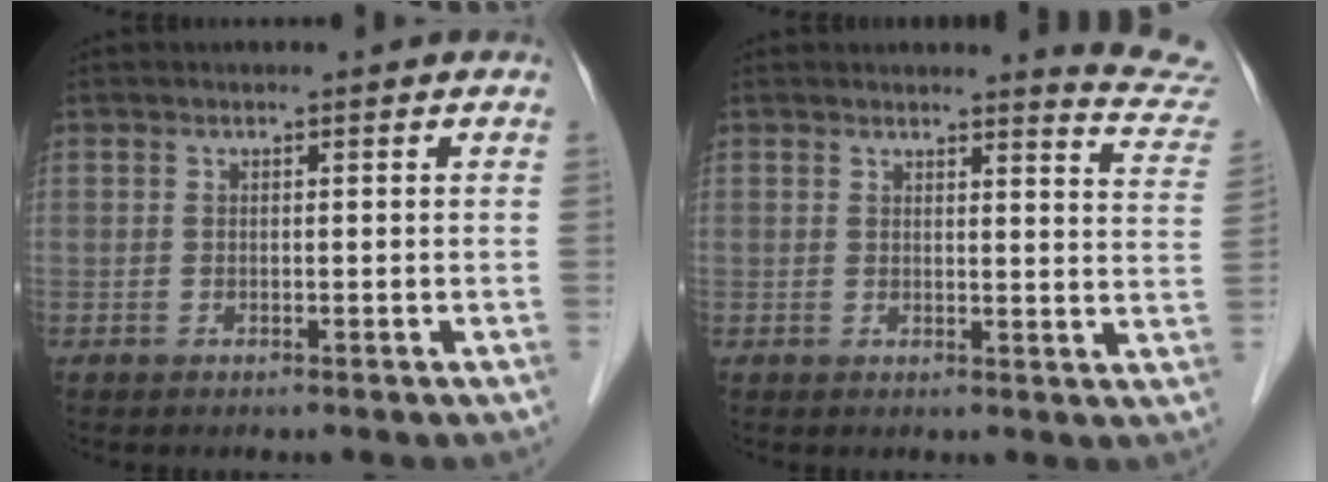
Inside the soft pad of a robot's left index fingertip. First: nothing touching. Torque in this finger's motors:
{"motor_torque": [0.37, -0.49, 0.03, -0.01]}